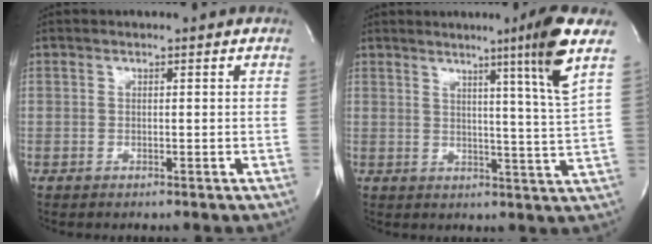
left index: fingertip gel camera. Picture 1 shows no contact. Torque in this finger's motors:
{"motor_torque": [0.21, -0.17, 0.32, 0.08]}